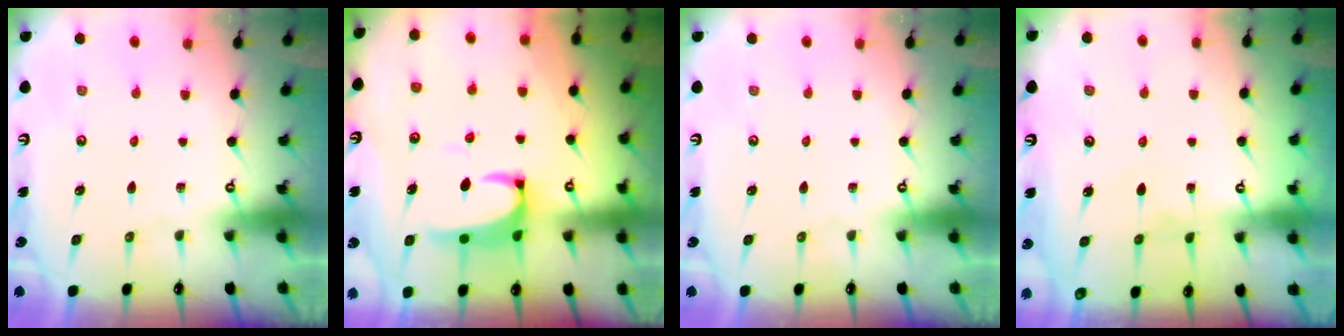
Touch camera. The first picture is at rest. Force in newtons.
{"total": 2.2, "press": 2.0, "slide": 1.0}
{"total": 0.0}
{"total": 2.3, "press": 2.3, "slide": 0.3}